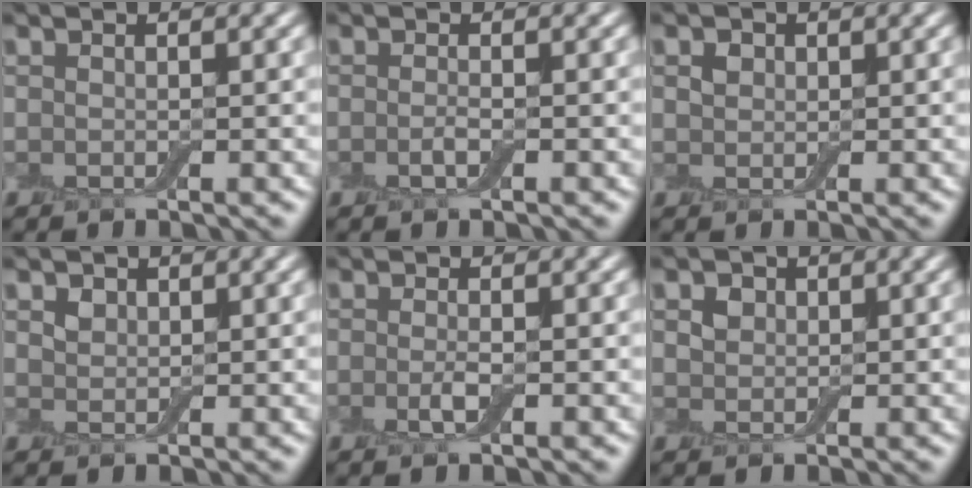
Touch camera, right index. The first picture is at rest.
{"total": 1.0, "force": [-0.4, 0.2, 0.9], "torque": [-0.019, -0.001, -0.009]}
{"total": 1.1, "force": [0.4, 1.0, 0.4], "torque": [-0.008, 0.001, 0.006]}
{"total": 1.1, "force": [0.7, 0.8, 0.4], "torque": [-0.009, -0.001, 0.015]}
{"total": 1.3, "force": [-0.4, 0.3, 1.3], "torque": [-0.027, -0.004, -0.009]}
{"total": 1.4, "force": [0.6, 1.2, 0.5], "torque": [-0.010, 0.001, 0.010]}